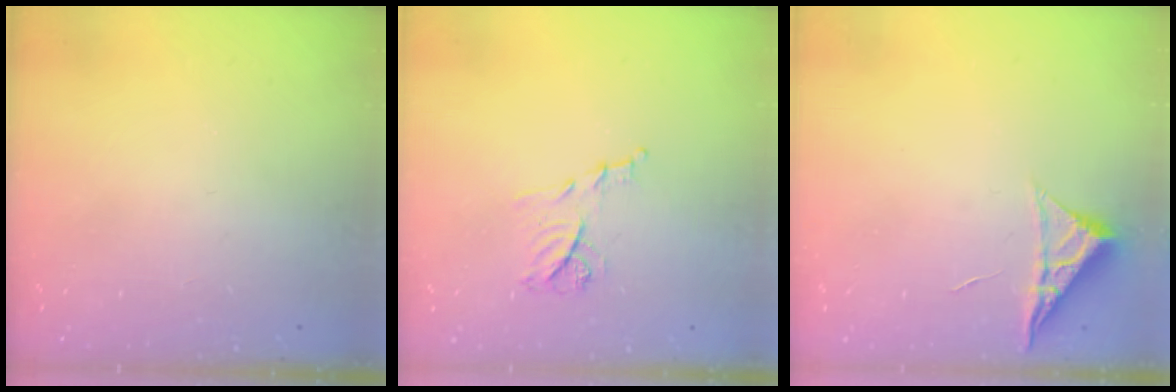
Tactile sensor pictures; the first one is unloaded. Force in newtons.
{"total": 8.8, "press": 8.7, "slide": 1.0}
{"total": 4.7, "press": 4.7, "slide": 0.7}